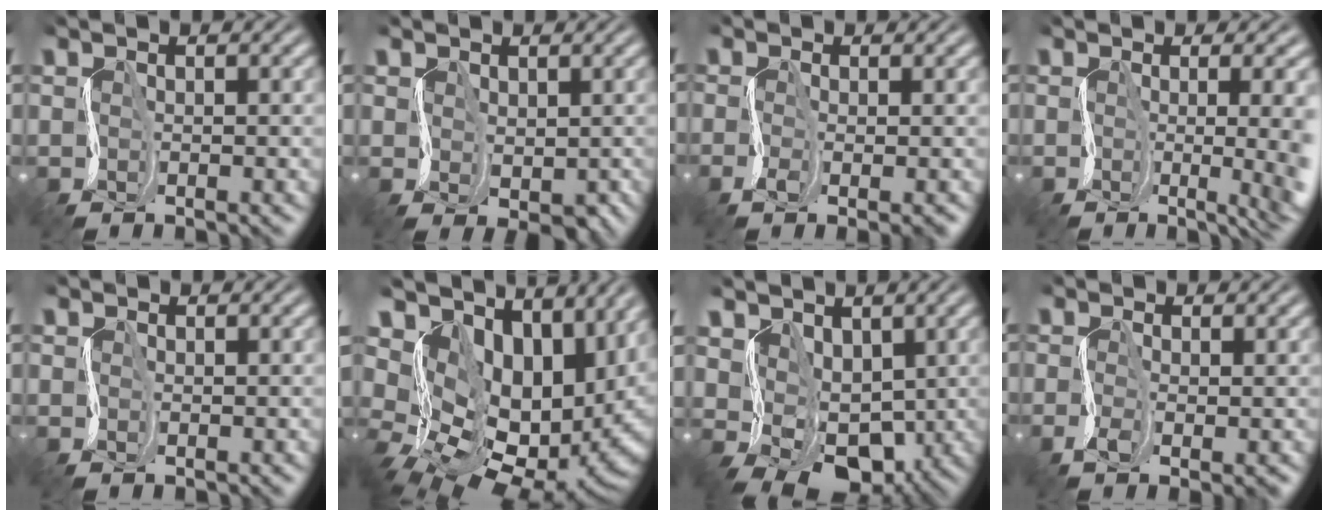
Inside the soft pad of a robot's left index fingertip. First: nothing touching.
{"total": 1.7, "force": [0.0, 1.6, 0.5], "torque": [-0.018, 0.000, -0.001]}
{"total": 1.9, "force": [-1.1, 0.6, 1.5], "torque": [-0.031, -0.004, -0.020]}
{"total": 7.8, "force": [-0.2, 3.1, 7.1], "torque": [-0.065, 0.004, -0.002]}
{"total": 0.8, "force": [0.0, -0.1, -0.8], "torque": [0.007, 0.002, -0.006]}
{"total": 12.6, "force": [4.2, 9.6, 7.0], "torque": [-0.092, 0.000, 0.097]}
{"total": 4.2, "force": [-0.3, 3.7, 1.9], "torque": [-0.043, -0.003, -0.012]}
{"total": 1.7, "force": [-0.9, 0.6, 1.3], "torque": [-0.040, -0.003, -0.020]}